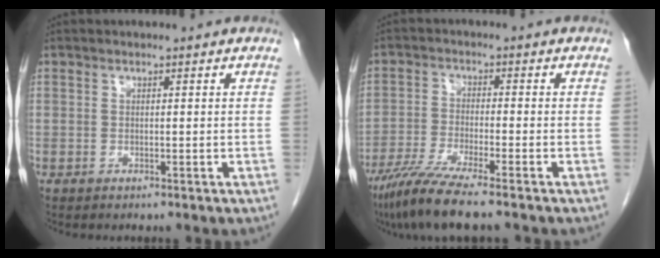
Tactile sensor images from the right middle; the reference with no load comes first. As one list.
[{"total": 8.0, "force": [-6.2, -0.5, 5.1], "torque": [-0.090, -0.027, -0.112]}]